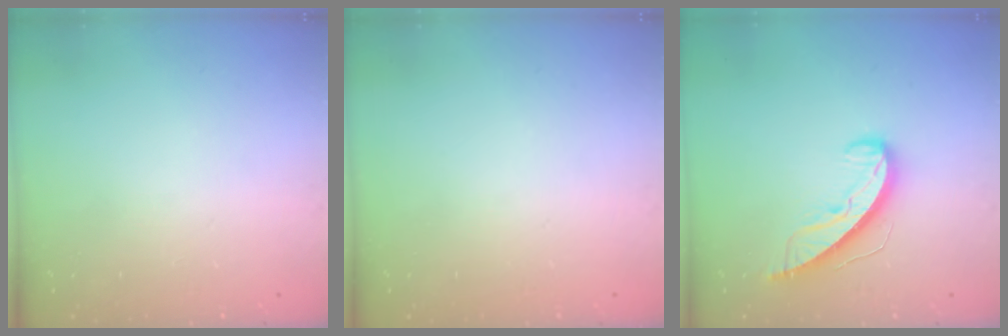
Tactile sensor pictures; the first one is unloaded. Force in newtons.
{"total": 0.0}
{"total": 8.9, "press": 8.9, "slide": 0.4}